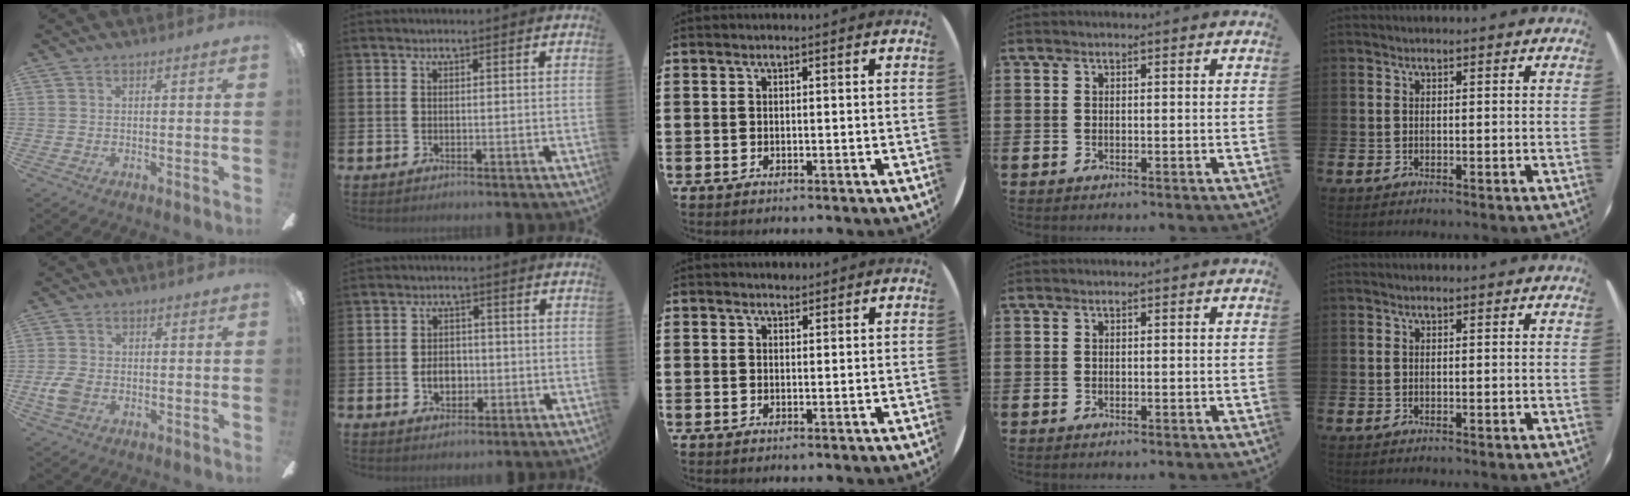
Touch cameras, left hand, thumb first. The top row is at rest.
{"thumb": {"total": 5.6, "force": [-1.6, 3.7, 3.8], "torque": [-0.085, 0.007, -0.032]}, "index": {"total": 3.6, "force": [-0.7, 2.7, 2.3], "torque": [-0.032, -0.001, -0.020]}, "middle": {"total": 1.0, "force": [1.0, 0.2, 0.0], "torque": [0.008, -0.002, 0.018]}}